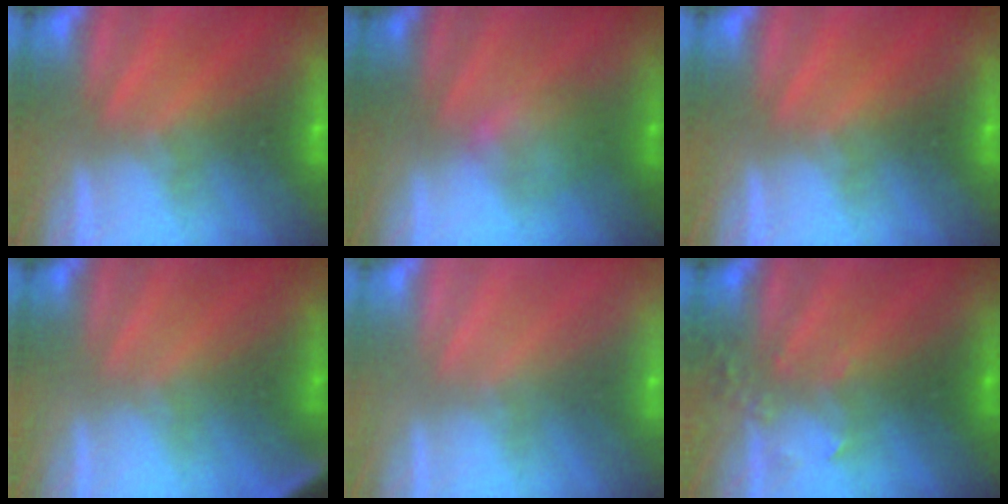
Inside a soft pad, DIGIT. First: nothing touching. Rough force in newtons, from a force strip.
{"total": 2.1}
{"total": 0.0}
{"total": 2.8}
{"total": 3.3}
{"total": 3.4}